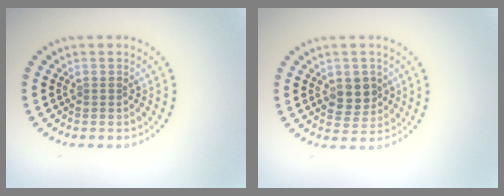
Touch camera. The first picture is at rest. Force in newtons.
{"total": 3.1, "press": 3.0, "slide": 0.8}